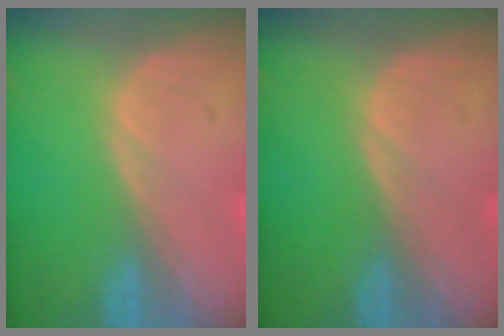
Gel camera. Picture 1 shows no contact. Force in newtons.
{"total": 0.0}